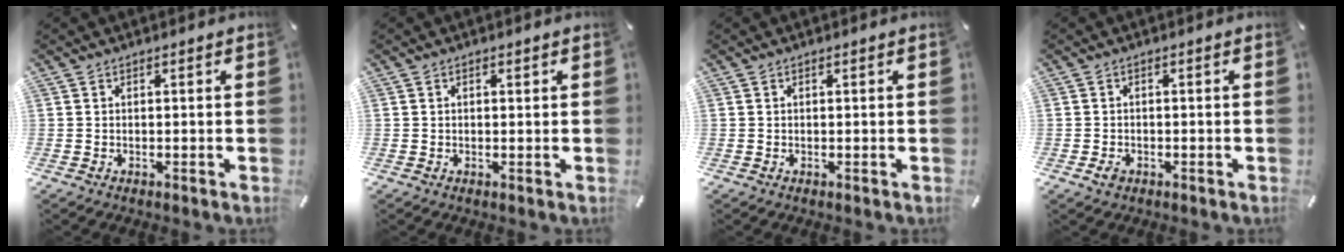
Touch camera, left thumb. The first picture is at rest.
{"total": 1.0, "force": [0.2, 0.6, 0.7], "torque": [-0.016, 0.006, 0.001]}
{"total": 0.0}
{"total": 2.0, "force": [-0.9, 1.4, 1.1], "torque": [-0.027, 0.002, -0.021]}